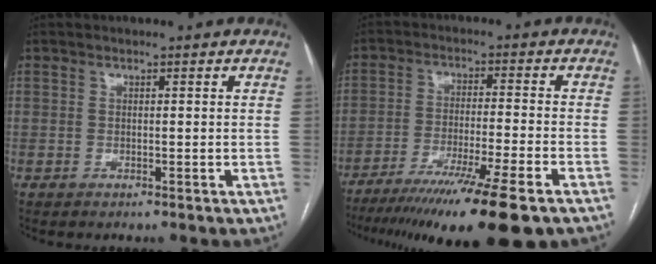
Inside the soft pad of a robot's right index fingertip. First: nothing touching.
{"total": 18.4, "force": [-13.7, 0.0, 12.3], "torque": [-0.166, -0.047, -0.217]}